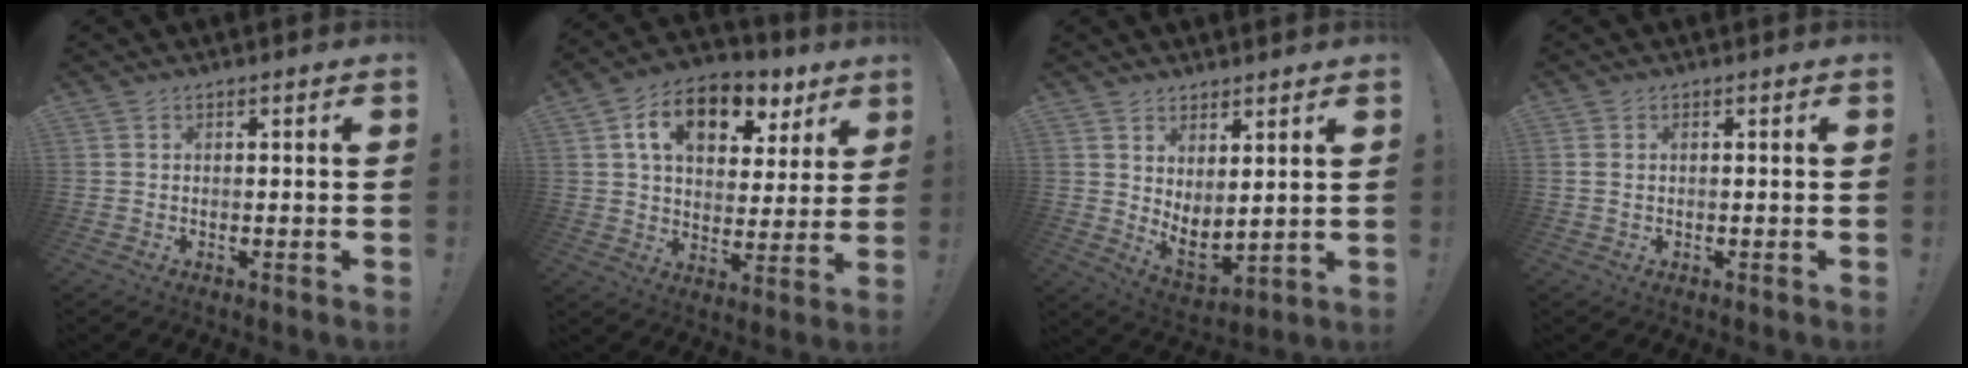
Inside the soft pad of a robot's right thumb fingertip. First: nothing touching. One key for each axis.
{"total": 14.6, "fx": 7.4, "fy": 9.0, "fz": 8.8, "tx": -0.140, "ty": -0.031, "tz": 0.131}
{"total": 5.6, "fx": 3.9, "fy": 2.0, "fz": 3.5, "tx": -0.051, "ty": -0.050, "tz": 0.077}
{"total": 0.9, "fx": 0.4, "fy": 0.4, "fz": 0.7, "tx": -0.024, "ty": 0.005, "tz": 0.010}